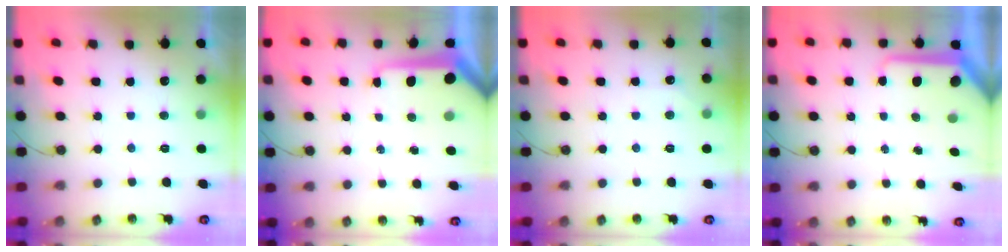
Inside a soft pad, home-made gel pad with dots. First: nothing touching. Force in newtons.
{"total": 10.9, "press": 10.8, "slide": 1.1}
{"total": 2.7, "press": 2.6, "slide": 0.4}
{"total": 9.1, "press": 9.0, "slide": 0.9}